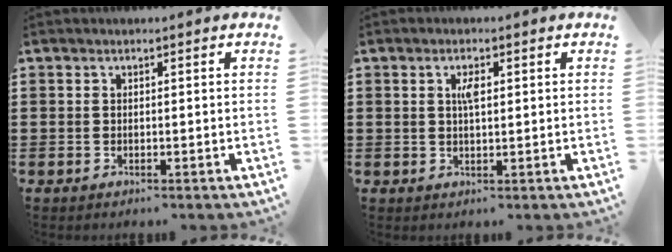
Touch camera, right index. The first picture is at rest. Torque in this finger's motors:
{"motor_torque": [0.06, -0.03, 0.05, 0.06]}